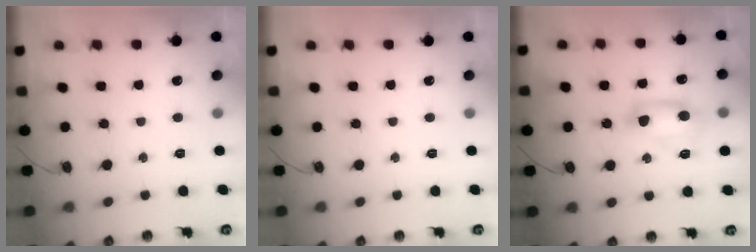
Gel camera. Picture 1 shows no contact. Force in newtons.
{"total": 0.0}
{"total": 10.0, "press": 9.9, "slide": 1.4}